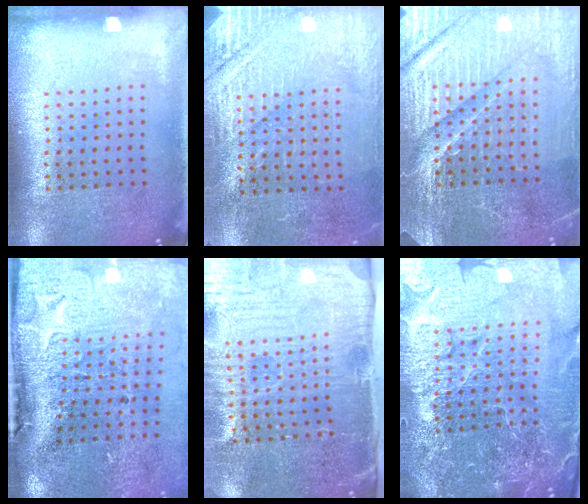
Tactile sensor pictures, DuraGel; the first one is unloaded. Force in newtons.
{"total": 2.8, "press": 2.8, "slide": 0.4}
{"total": 5.2, "press": 4.9, "slide": 1.8}
{"total": 4.9, "press": 3.9, "slide": 3.0}
{"total": 5.2, "press": 4.3, "slide": 2.9}
{"total": 6.3, "press": 5.6, "slide": 3.0}